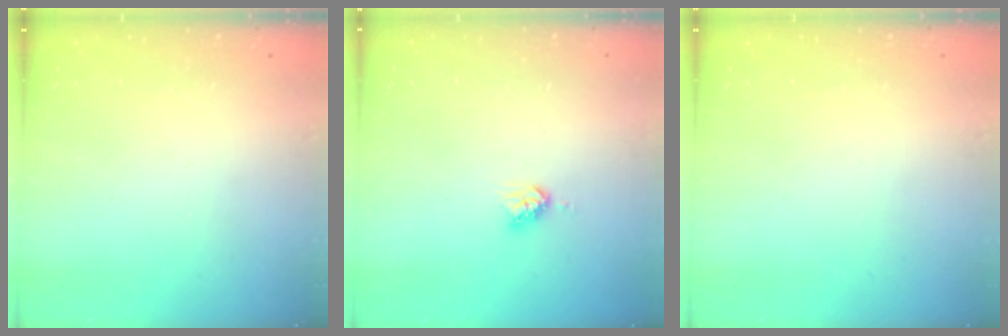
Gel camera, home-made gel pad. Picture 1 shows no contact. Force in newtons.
{"total": 4.4, "press": 4.3, "slide": 0.6}
{"total": 0.0}